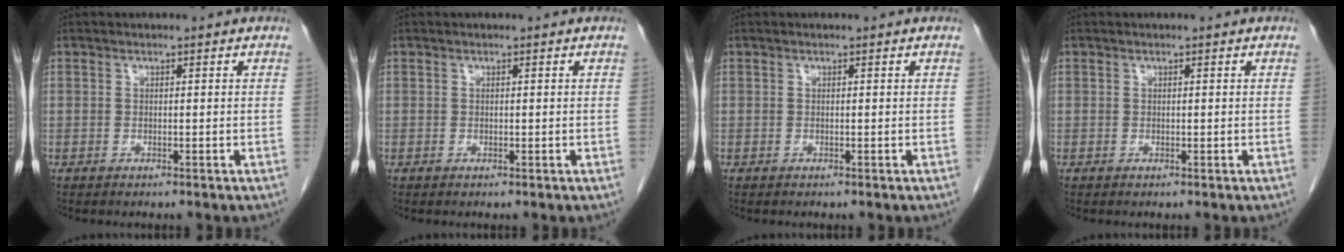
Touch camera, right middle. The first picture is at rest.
{"total": 0.0}
{"total": 0.0}
{"total": 0.0}